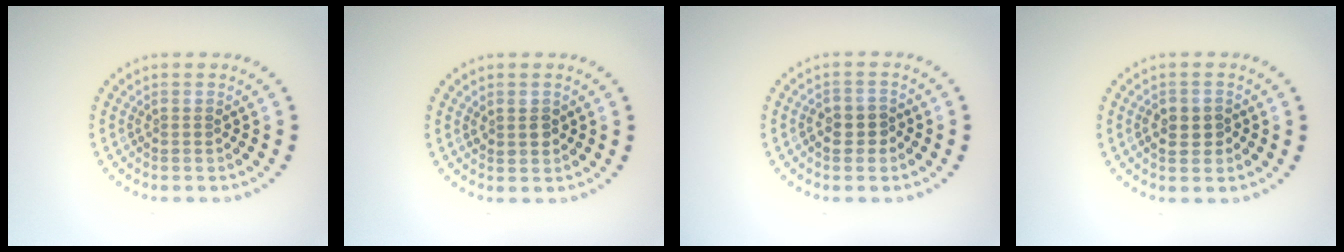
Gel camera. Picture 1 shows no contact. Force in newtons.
{"total": 1.5, "press": 1.4, "slide": 0.2}
{"total": 2.3, "press": 2.2, "slide": 0.7}
{"total": 2.4, "press": 2.4, "slide": 0.5}